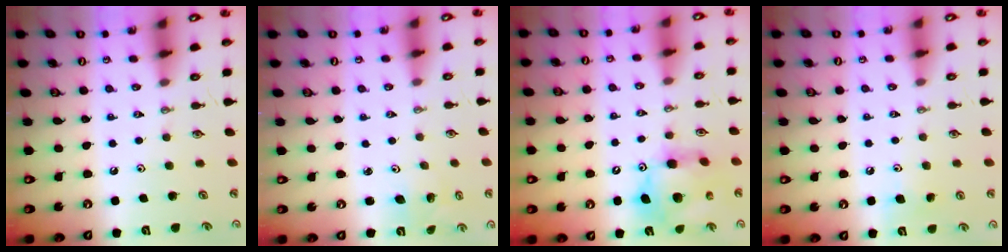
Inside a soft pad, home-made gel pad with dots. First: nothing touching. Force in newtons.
{"total": 1.9, "press": 1.9, "slide": 0.1}
{"total": 12.9, "press": 12.9, "slide": 1.1}
{"total": 5.5, "press": 5.2, "slide": 1.7}